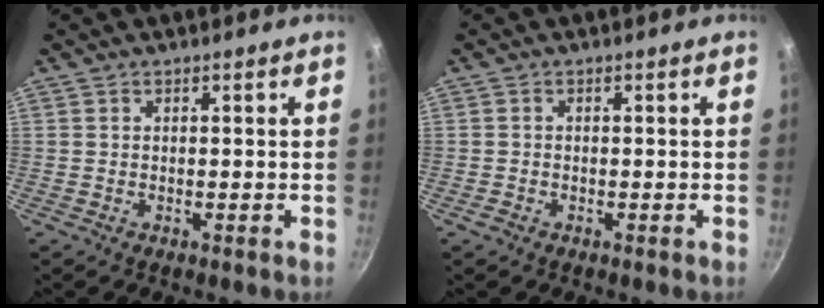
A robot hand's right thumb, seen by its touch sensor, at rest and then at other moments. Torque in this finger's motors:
{"motor_torque": [0.43, 0.56, -0.28, 0.18, 0.04]}